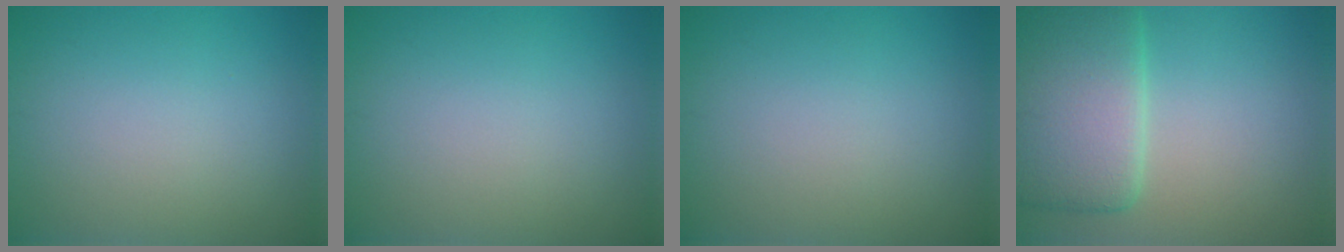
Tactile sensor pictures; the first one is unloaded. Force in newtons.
{"total": 0.0}
{"total": 0.0}
{"total": 9.0, "press": 9.0, "slide": 0.3}